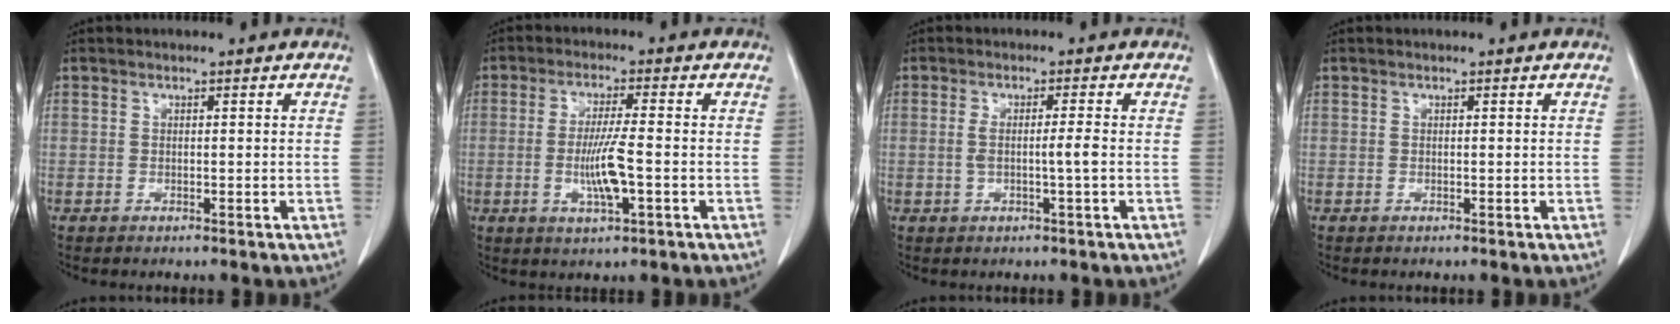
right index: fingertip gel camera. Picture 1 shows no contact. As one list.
[{"total": 6.6, "force": [-1.4, 0.4, 6.4], "torque": [-0.126, -0.008, -0.025]}, {"total": 2.8, "force": [-0.4, -0.4, 2.8], "torque": [-0.053, 0.000, -0.004]}, {"total": 0.0}]